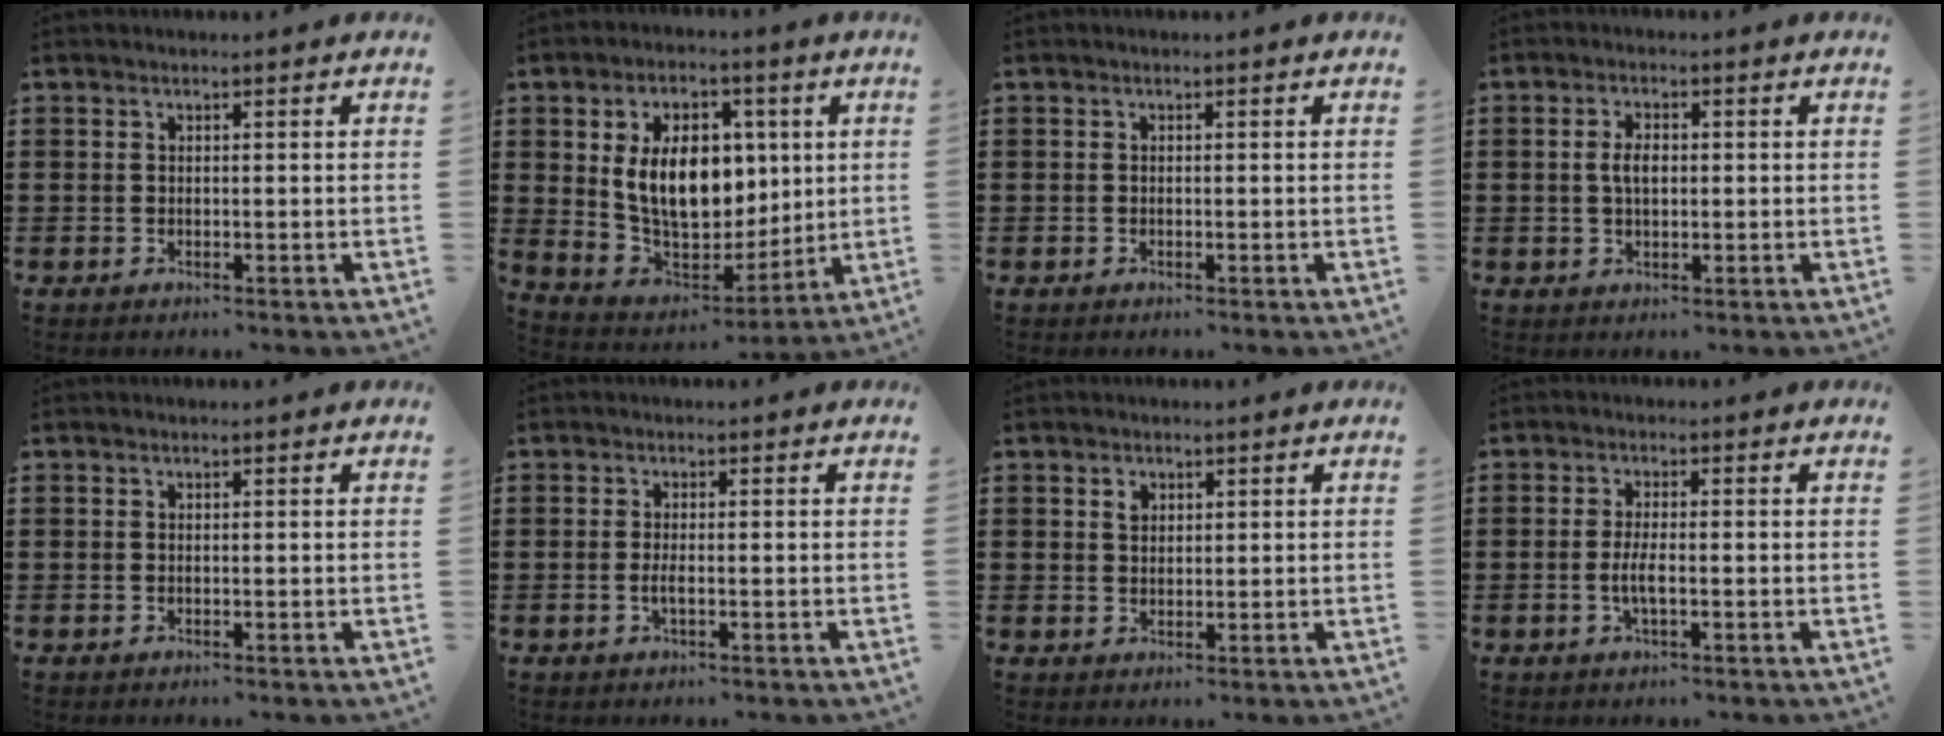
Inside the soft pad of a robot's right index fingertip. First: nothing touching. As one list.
[{"total": 12.9, "force": [2.2, 8.7, 9.3], "torque": [-0.189, 0.006, 0.035]}, {"total": 0.0}, {"total": 3.2, "force": [0.1, 1.6, 2.7], "torque": [-0.061, 0.003, -0.002]}, {"total": 0.0}, {"total": 1.7, "force": [-0.5, 0.3, 1.6], "torque": [-0.036, -0.003, -0.011]}, {"total": 1.7, "force": [0.9, 1.2, 0.8], "torque": [-0.018, 0.005, 0.018]}, {"total": 3.1, "force": [-0.8, 0.7, 2.9], "torque": [-0.066, -0.005, -0.019]}]